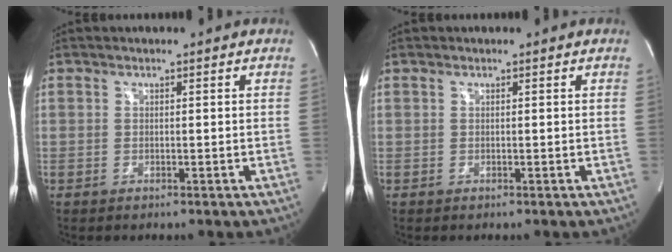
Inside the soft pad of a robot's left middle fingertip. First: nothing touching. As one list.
[{"total": 0.0}]